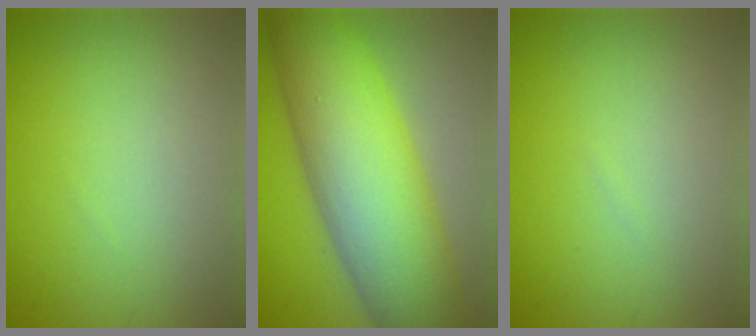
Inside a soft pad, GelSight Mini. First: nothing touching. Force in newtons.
{"total": 12.7, "press": 12.7, "slide": 0.3}
{"total": 0.0}